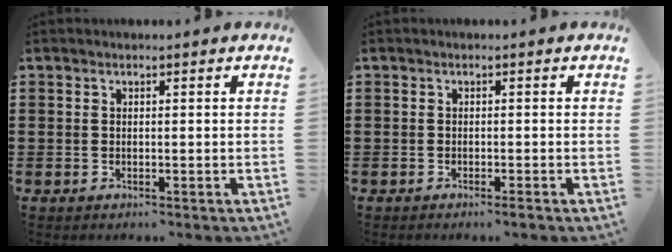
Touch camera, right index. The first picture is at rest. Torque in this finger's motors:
{"motor_torque": [0.42, 0.13, 0.05, 0.01]}